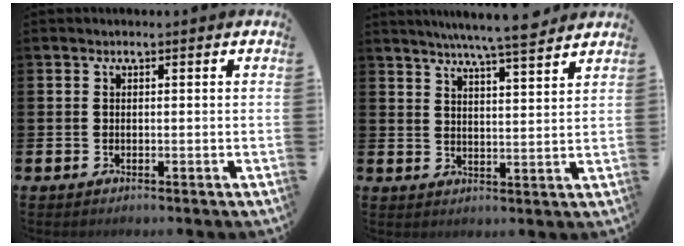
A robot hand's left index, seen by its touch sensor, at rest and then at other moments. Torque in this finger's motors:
{"motor_torque": [0.95, -1.19, 0.75, 0.21]}